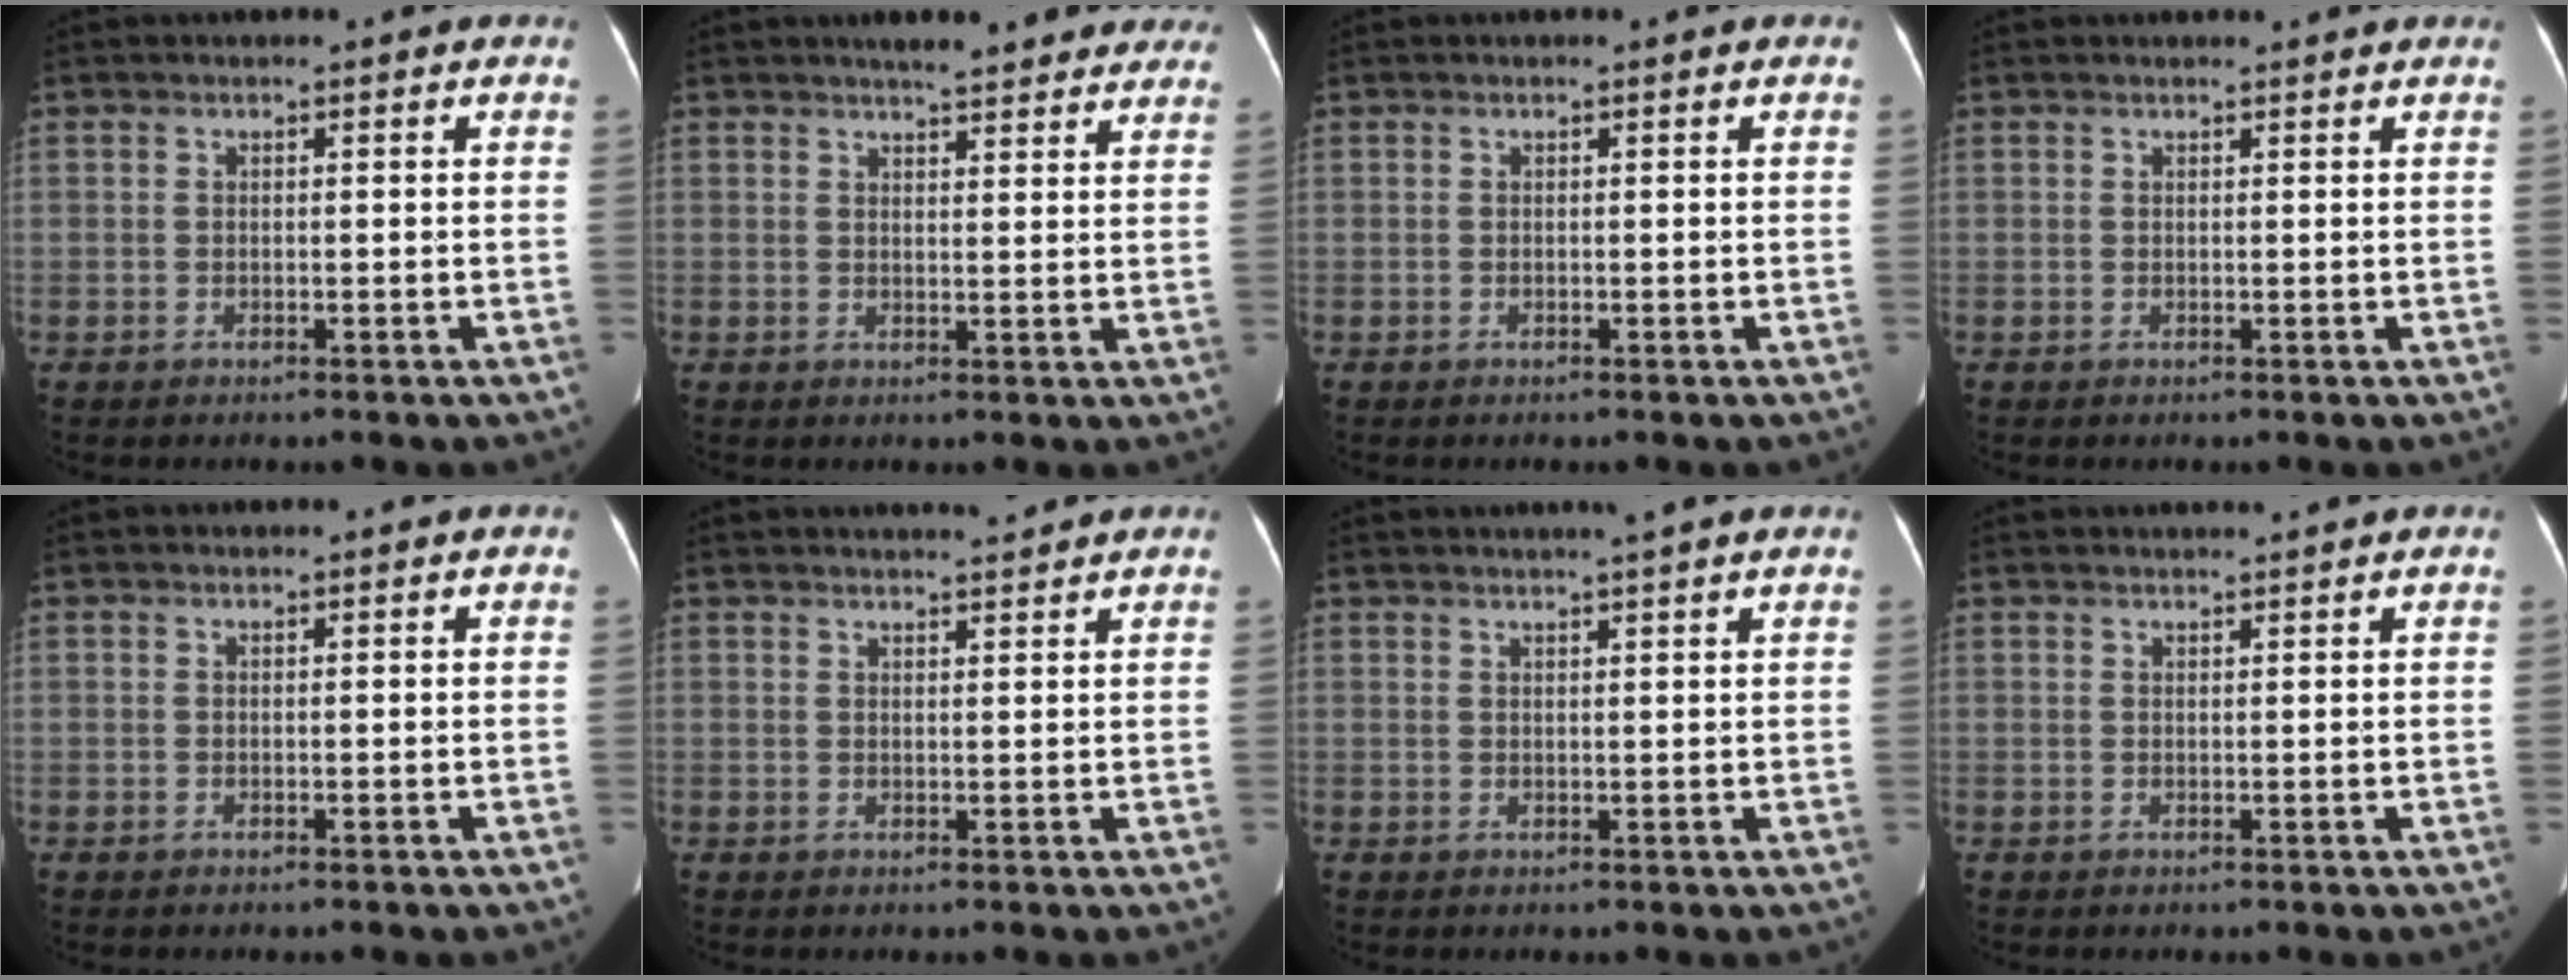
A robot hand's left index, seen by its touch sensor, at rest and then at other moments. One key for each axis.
{"total": 9.3, "fx": 8.1, "fy": 1.9, "fz": 4.2, "tx": -0.038, "ty": 0.006, "tz": 0.085}
{"total": 0.0}
{"total": 2.7, "fx": 2.6, "fy": 0.0, "fz": 0.6, "tx": -0.012, "ty": 0.016, "tz": 0.031}
{"total": 0.0}
{"total": 4.6, "fx": 4.3, "fy": -0.3, "fz": 1.4, "tx": -0.021, "ty": 0.009, "tz": 0.058}
{"total": 4.9, "fx": 4.1, "fy": -0.8, "fz": 2.5, "tx": -0.037, "ty": 0.016, "tz": 0.056}
{"total": 3.4, "fx": 3.2, "fy": -0.5, "fz": 1.2, "tx": -0.014, "ty": 0.019, "tz": 0.046}